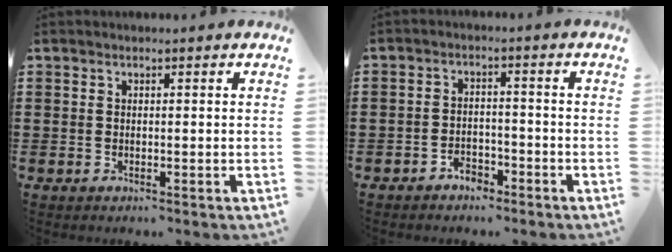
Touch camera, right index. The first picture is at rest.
{"total": 2.7, "force": [-2.3, 1.3, 0.7], "torque": [-0.017, 0.004, -0.047]}